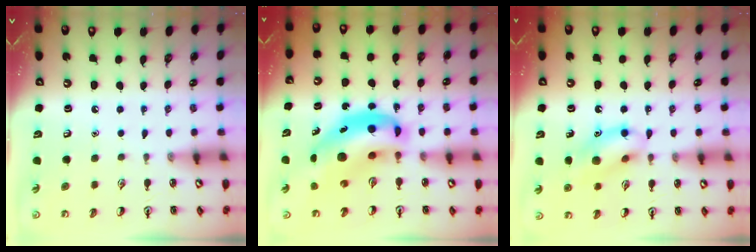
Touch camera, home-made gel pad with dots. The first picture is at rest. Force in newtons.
{"total": 12.8, "press": 12.2, "slide": 3.9}
{"total": 12.8, "press": 12.8, "slide": 1.1}